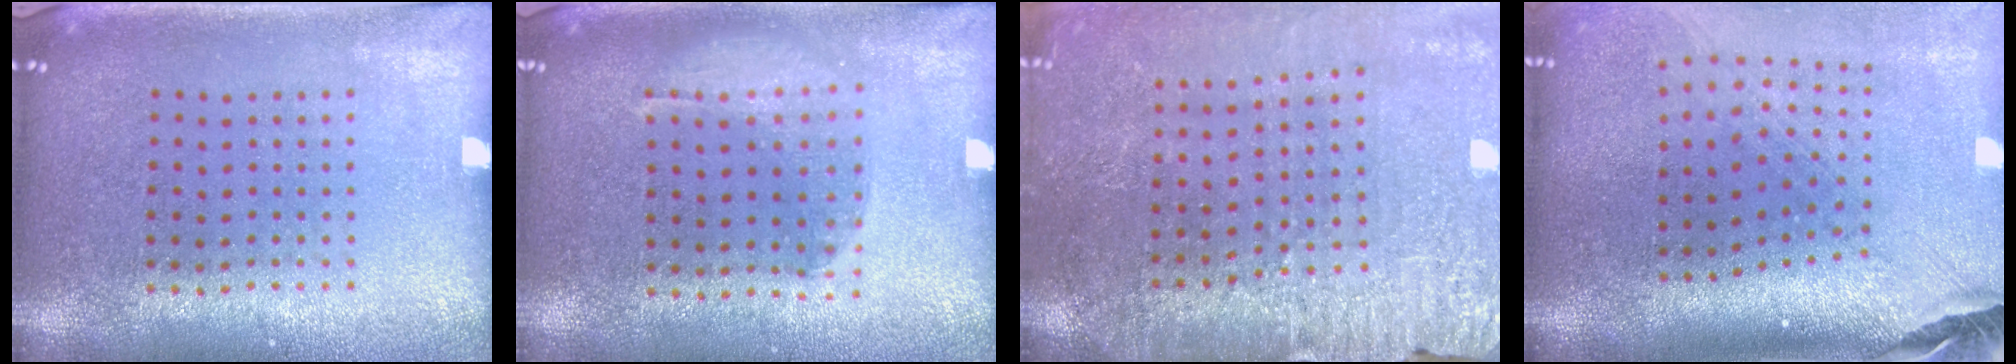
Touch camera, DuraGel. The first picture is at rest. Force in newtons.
{"total": 1.3, "press": 1.2, "slide": 0.4}
{"total": 3.0, "press": 3.0, "slide": 0.1}
{"total": 2.4, "press": 1.8, "slide": 1.6}